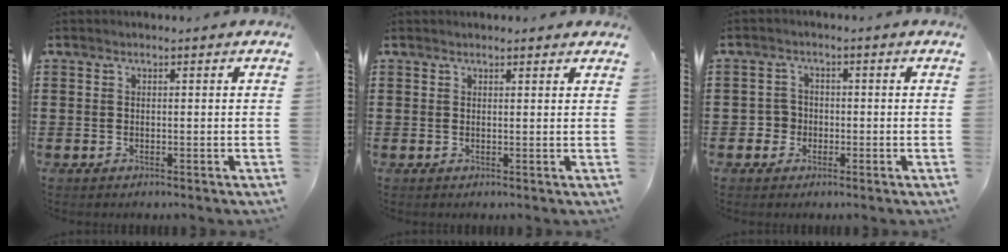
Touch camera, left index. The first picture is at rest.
{"total": 1.1, "force": [1.1, 0.2, 0.3], "torque": [-0.008, 0.002, 0.020]}
{"total": 2.5, "force": [-0.8, 2.3, 0.5], "torque": [-0.020, 0.004, -0.020]}